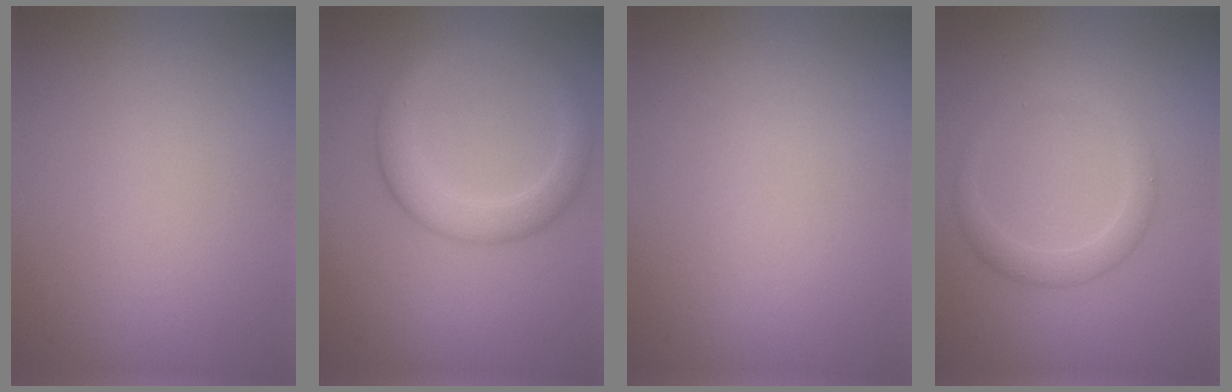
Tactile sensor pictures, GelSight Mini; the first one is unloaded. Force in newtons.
{"total": 3.7, "press": 3.7, "slide": 0.2}
{"total": 0.0}
{"total": 1.5, "press": 1.5, "slide": 0.0}